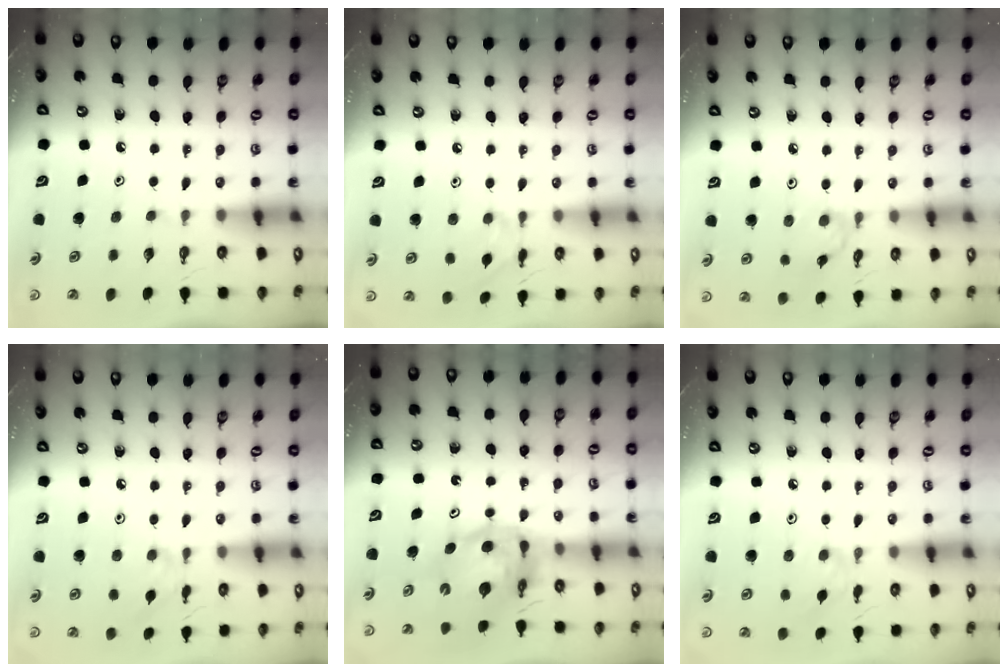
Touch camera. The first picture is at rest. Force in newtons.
{"total": 1.8, "press": 1.8, "slide": 0.1}
{"total": 1.1, "press": 1.1, "slide": 0.3}
{"total": 1.1, "press": 1.0, "slide": 0.2}
{"total": 9.9, "press": 9.8, "slide": 1.2}
{"total": 1.3, "press": 1.3, "slide": 0.4}